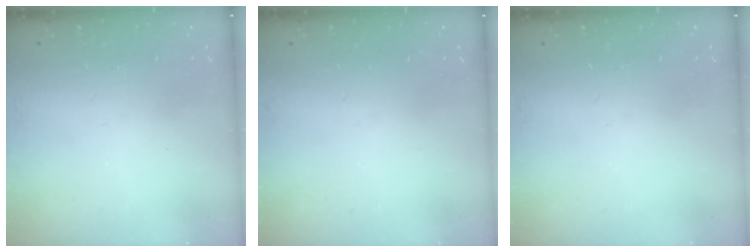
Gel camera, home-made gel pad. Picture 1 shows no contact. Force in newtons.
{"total": 0.0}
{"total": 0.0}